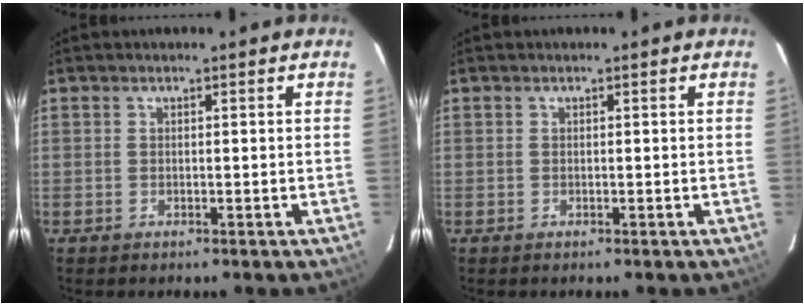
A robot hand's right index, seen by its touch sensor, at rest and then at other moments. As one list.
[{"total": 0.0}]